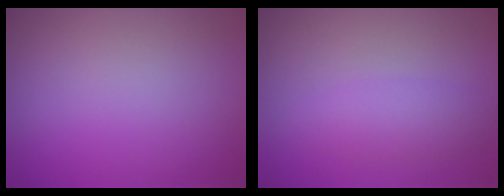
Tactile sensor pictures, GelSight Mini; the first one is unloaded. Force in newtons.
{"total": 2.1, "press": 2.0, "slide": 0.2}